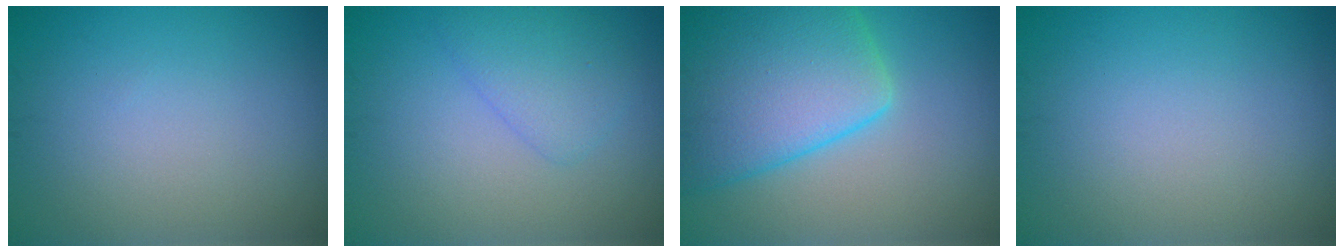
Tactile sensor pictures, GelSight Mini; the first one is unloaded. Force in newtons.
{"total": 2.5, "press": 2.4, "slide": 0.2}
{"total": 10.0, "press": 10.0, "slide": 0.4}
{"total": 0.0}